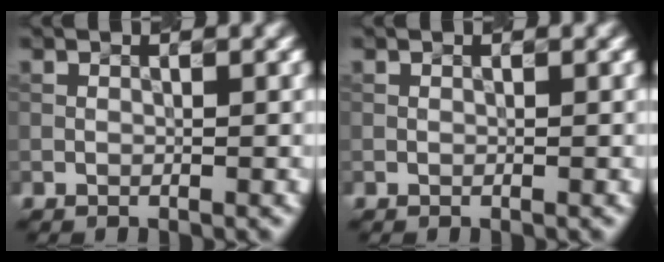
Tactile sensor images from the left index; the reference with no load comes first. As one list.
[{"total": 0.0}]